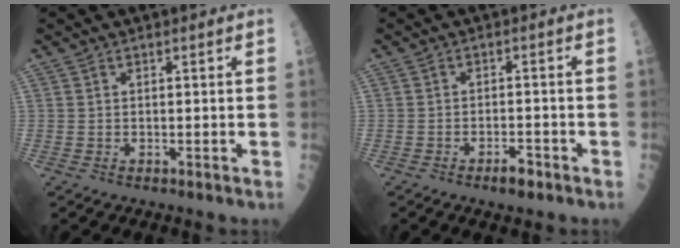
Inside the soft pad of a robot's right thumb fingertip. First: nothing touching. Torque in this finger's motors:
{"motor_torque": [2.78, 2.23, 0.38, -0.18, 0.02]}